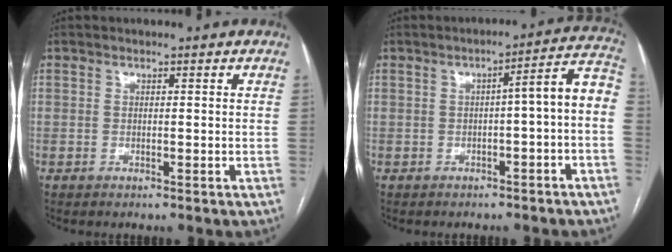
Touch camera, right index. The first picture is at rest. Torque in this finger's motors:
{"motor_torque": [0.67, -0.09, 0.28, 0.07]}